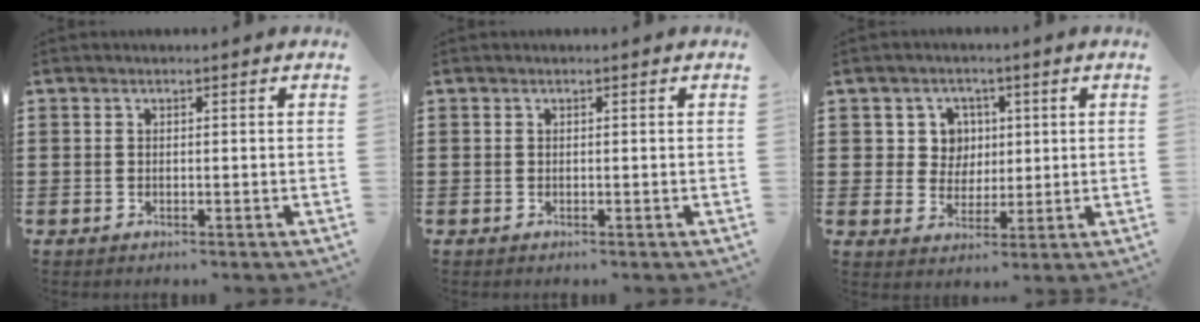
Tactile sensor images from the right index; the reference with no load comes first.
{"total": 0.0}
{"total": 5.3, "force": [1.4, 4.8, 1.6], "torque": [-0.047, 0.014, 0.023]}